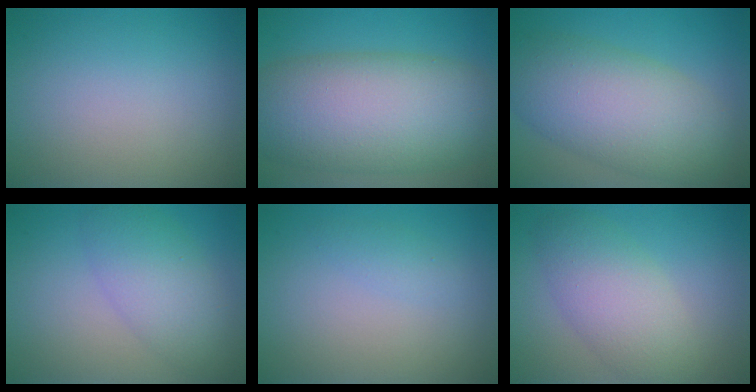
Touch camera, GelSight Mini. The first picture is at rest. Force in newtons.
{"total": 12.1, "press": 12.1, "slide": 0.6}
{"total": 9.3, "press": 9.3, "slide": 0.6}
{"total": 4.7, "press": 4.7, "slide": 0.1}
{"total": 1.0, "press": 1.0, "slide": 0.0}
{"total": 5.2, "press": 5.2, "slide": 0.4}